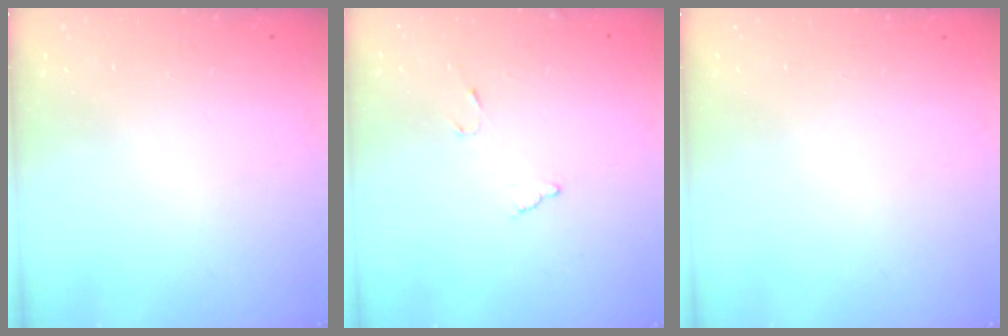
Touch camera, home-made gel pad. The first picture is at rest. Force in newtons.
{"total": 6.3, "press": 6.3, "slide": 0.4}
{"total": 0.0}